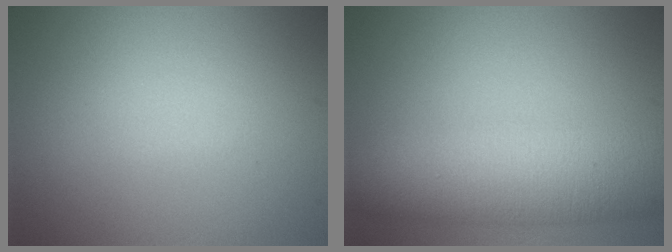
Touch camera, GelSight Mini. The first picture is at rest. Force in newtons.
{"total": 8.8, "press": 8.8, "slide": 0.2}